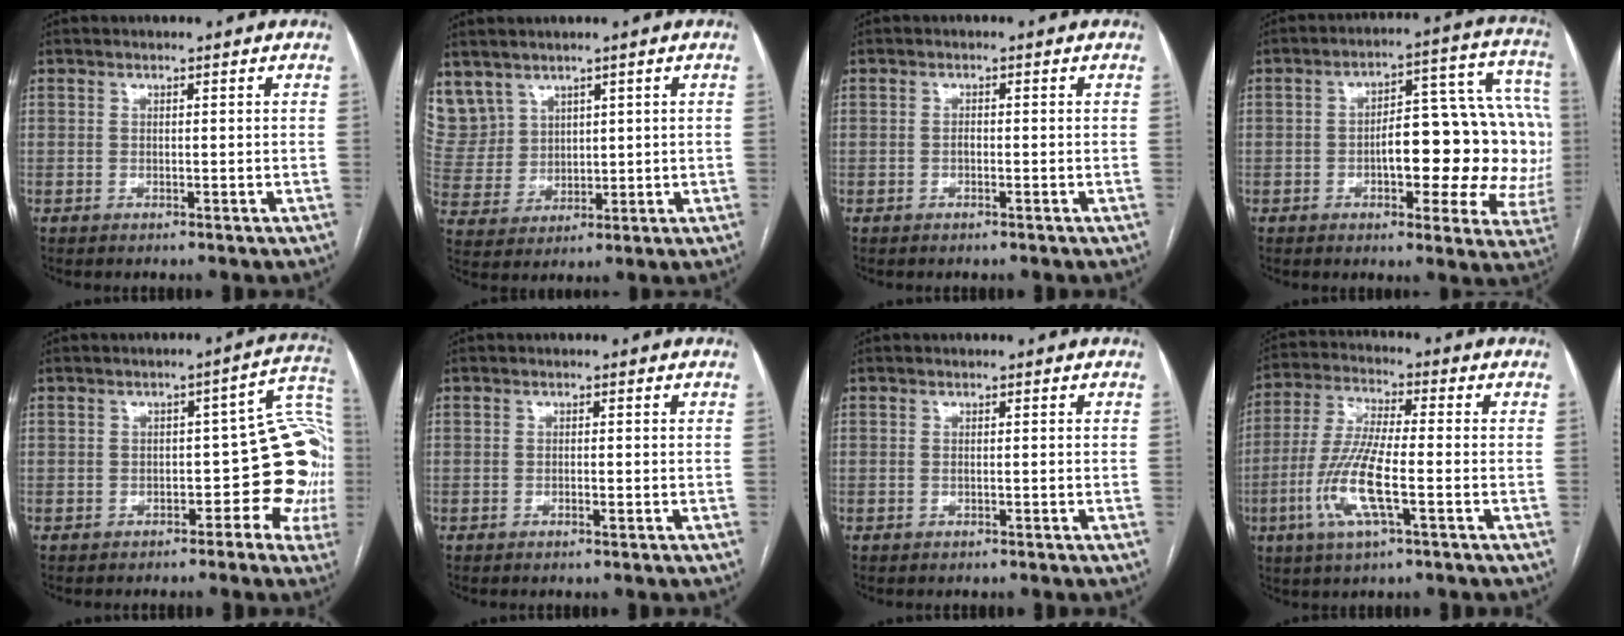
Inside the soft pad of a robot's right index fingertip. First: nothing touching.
{"total": 9.4, "force": [6.2, 6.9, 1.1], "torque": [-0.042, 0.028, 0.154]}
{"total": 0.8, "force": [-0.3, 0.3, 0.6], "torque": [-0.013, 0.002, -0.006]}
{"total": 18.8, "force": [-1.6, 7.0, 17.3], "torque": [-0.174, 0.047, -0.011]}
{"total": 12.7, "force": [-2.7, 6.0, 10.8], "torque": [-0.116, 0.039, -0.029]}
{"total": 0.8, "force": [-0.4, 0.0, 0.7], "torque": [-0.016, 0.000, -0.003]}
{"total": 0.0}
{"total": 11.4, "force": [-3.6, 1.5, 10.7], "torque": [-0.228, -0.009, -0.072]}